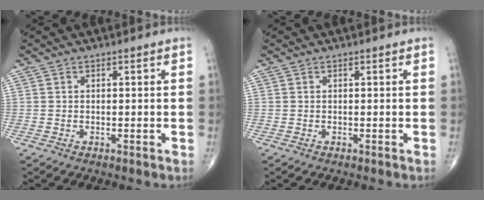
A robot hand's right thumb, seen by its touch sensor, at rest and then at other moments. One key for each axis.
{"total": 0.0}